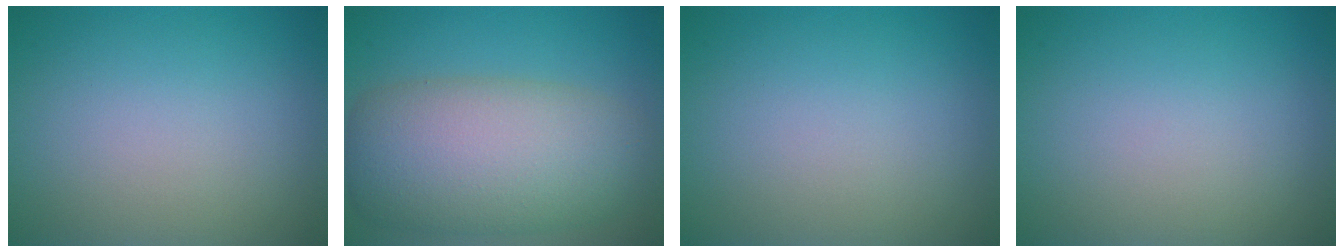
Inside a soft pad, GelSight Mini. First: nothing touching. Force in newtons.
{"total": 10.4, "press": 10.3, "slide": 0.5}
{"total": 0.0}
{"total": 0.0}